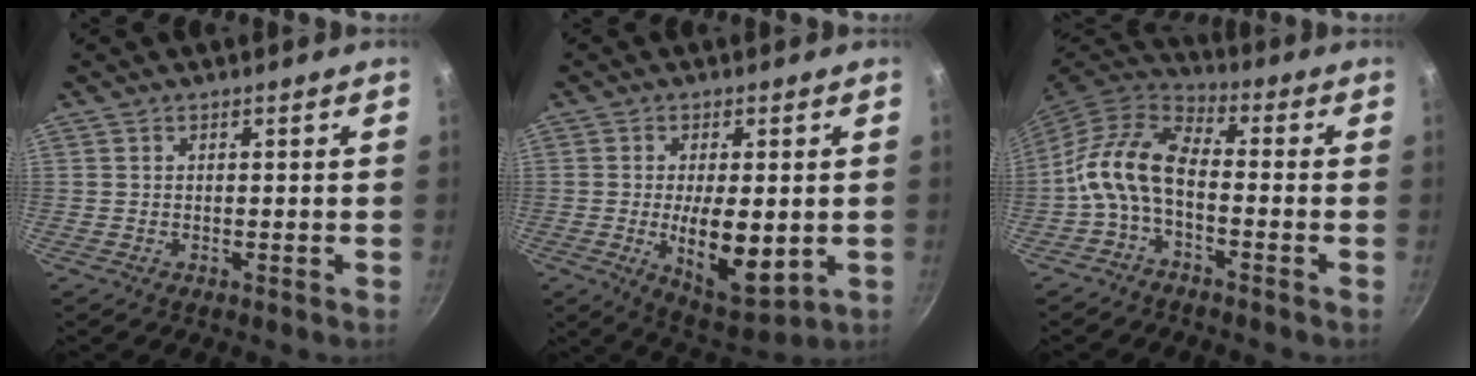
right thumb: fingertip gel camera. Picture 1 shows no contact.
{"total": 11.8, "force": [-1.7, 5.0, 10.5], "torque": [-0.155, -0.021, -0.013]}
{"total": 11.4, "force": [-2.5, 6.1, 9.3], "torque": [-0.180, 0.049, -0.064]}